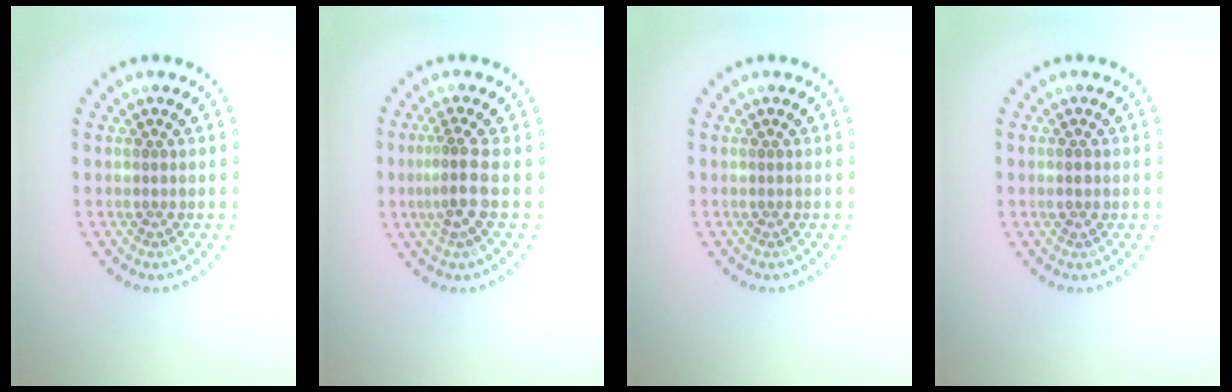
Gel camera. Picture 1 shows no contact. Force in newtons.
{"total": 2.6, "press": 2.0, "slide": 1.7}
{"total": 0.0}
{"total": 1.2, "press": 1.2, "slide": 0.2}